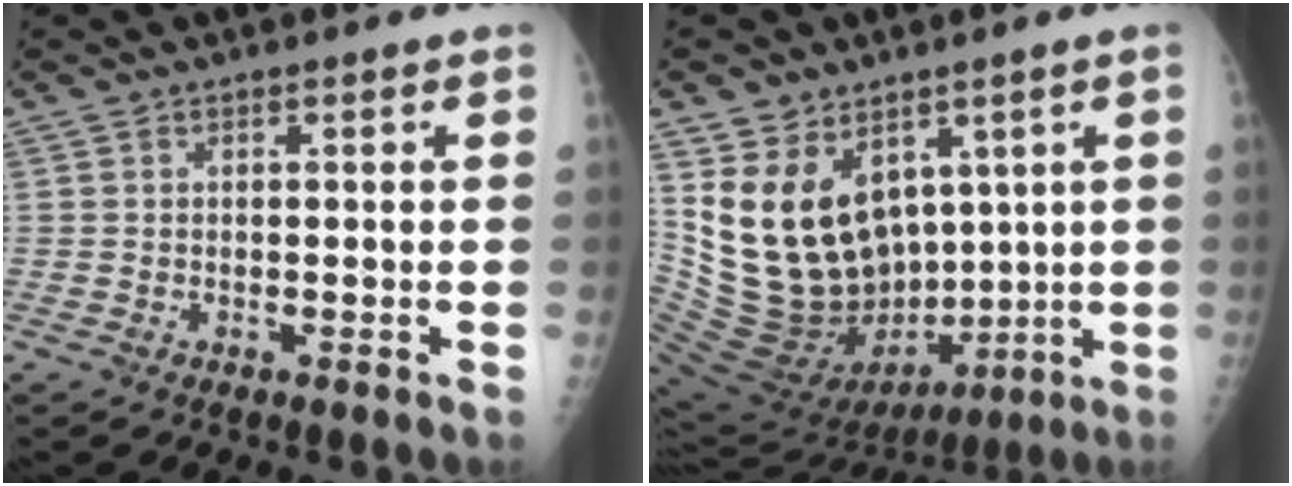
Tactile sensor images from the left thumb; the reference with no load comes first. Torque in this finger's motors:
{"motor_torque": [0.70, 1.58, 0.34, -0.34, 0.20]}